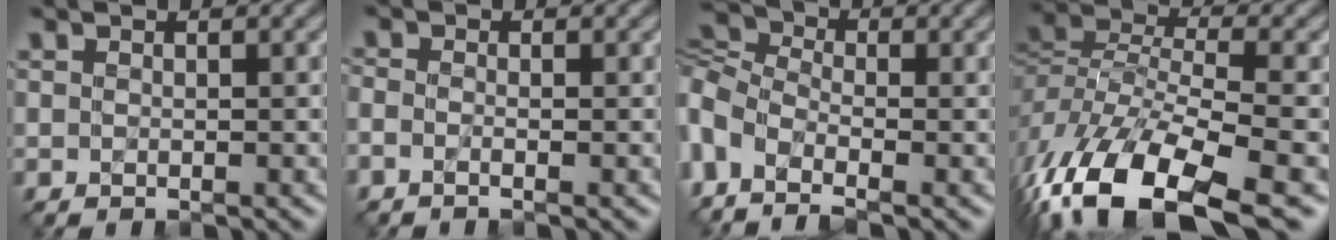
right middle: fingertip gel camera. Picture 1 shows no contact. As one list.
[{"total": 0.8, "force": [-0.8, -0.1, 0.0], "torque": [-0.016, -0.006, -0.017]}, {"total": 5.2, "force": [-2.3, 3.0, 3.5], "torque": [-0.125, 0.006, -0.057]}, {"total": 12.8, "force": [-8.2, 5.2, 8.4], "torque": [-0.218, -0.007, -0.127]}]